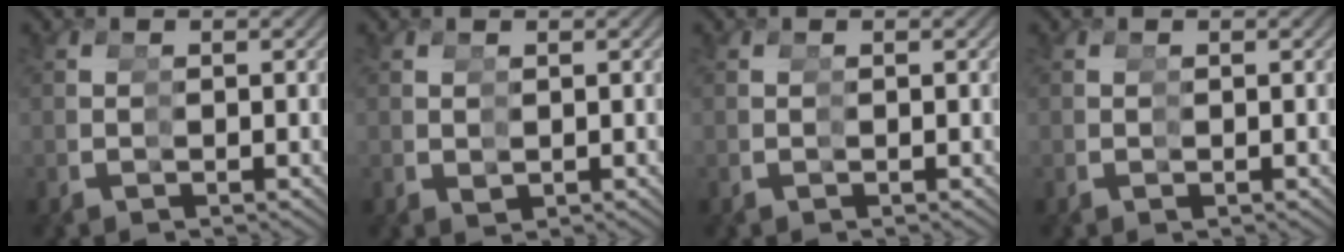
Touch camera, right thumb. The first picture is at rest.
{"total": 0.9, "force": [0.9, -0.3, 0.0], "torque": [0.015, 0.010, 0.012]}
{"total": 0.0}
{"total": 0.6, "force": [0.3, -0.5, 0.1], "torque": [0.004, 0.006, 0.003]}